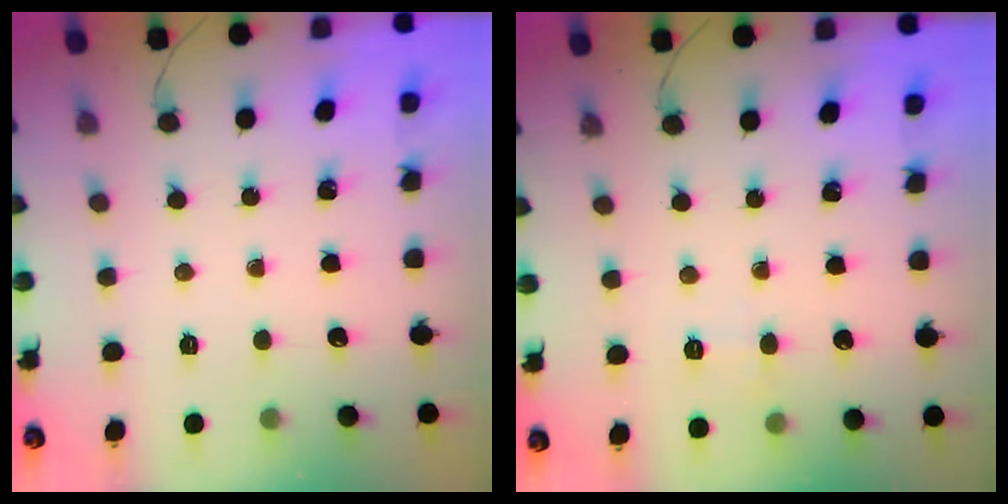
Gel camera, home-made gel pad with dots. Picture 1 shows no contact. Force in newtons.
{"total": 4.7, "press": 4.5, "slide": 1.4}